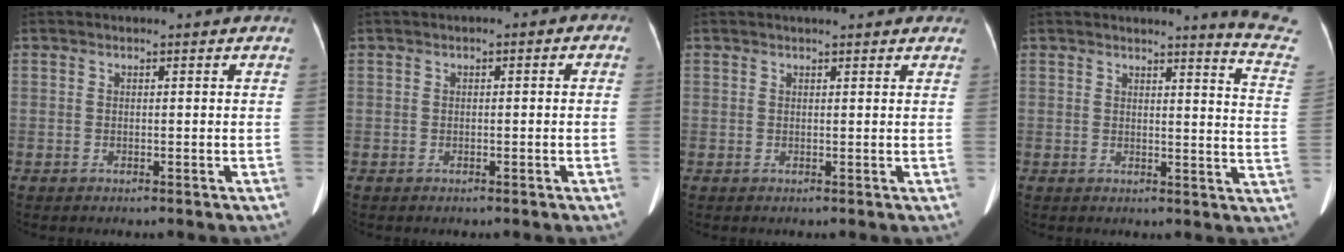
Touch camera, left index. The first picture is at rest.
{"total": 1.1, "force": [-0.2, 0.6, 0.9], "torque": [-0.006, 0.011, -0.008]}
{"total": 5.9, "force": [4.9, 1.3, 3.0], "torque": [-0.037, 0.023, 0.057]}
{"total": 9.9, "force": [9.3, -1.6, 2.7], "torque": [-0.028, -0.091, 0.080]}